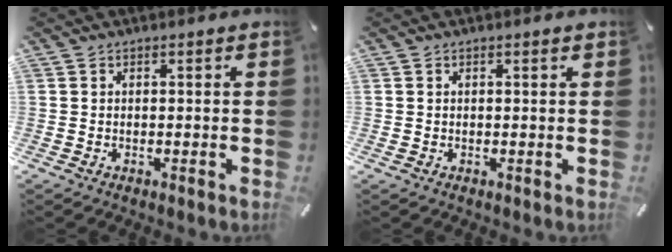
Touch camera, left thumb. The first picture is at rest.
{"total": 0.8, "force": [0.3, 0.2, 0.7], "torque": [-0.013, 0.002, 0.005]}